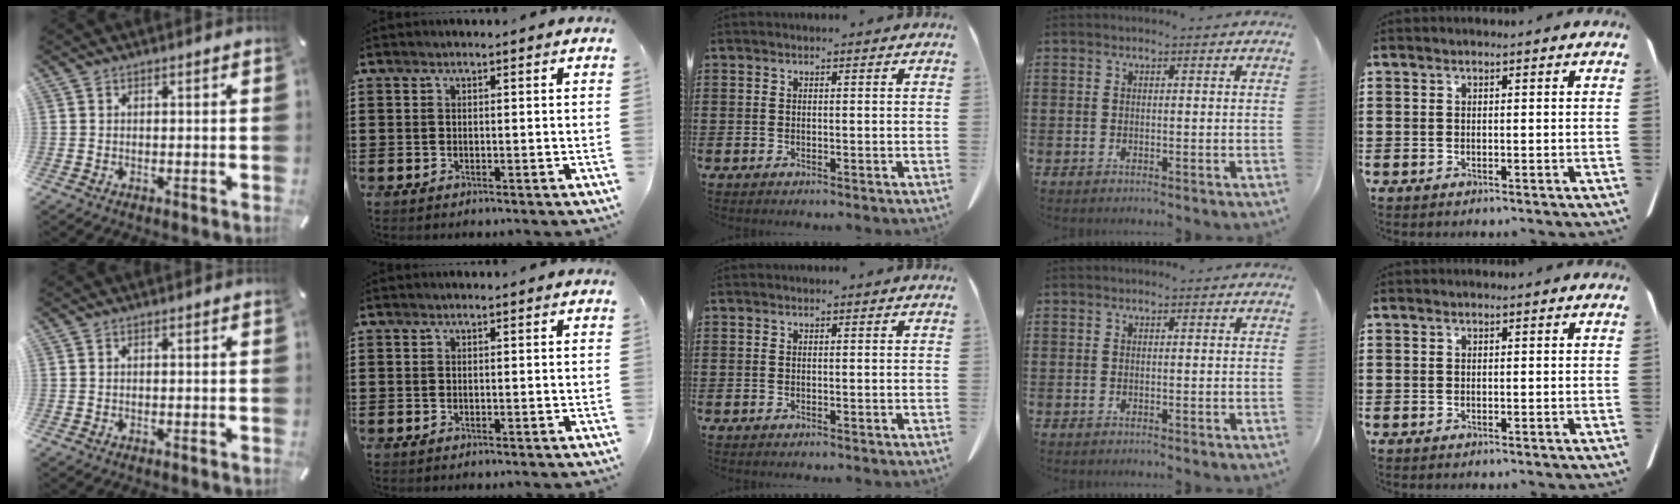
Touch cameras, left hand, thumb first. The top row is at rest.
{}